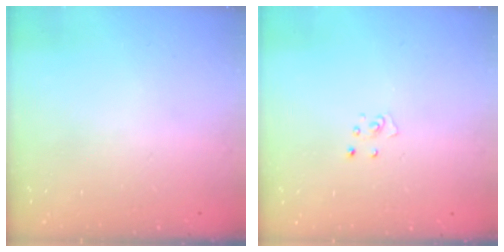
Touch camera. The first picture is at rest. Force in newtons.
{"total": 3.3, "press": 3.3, "slide": 0.3}